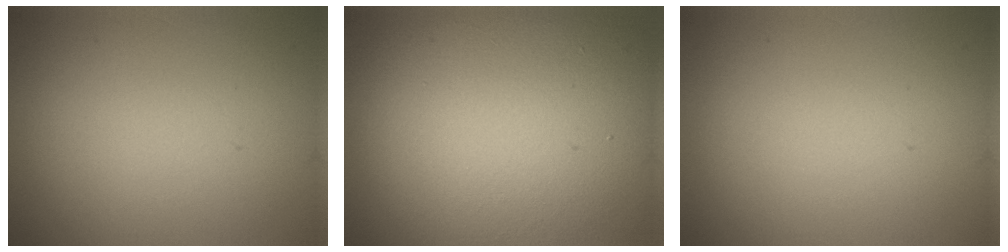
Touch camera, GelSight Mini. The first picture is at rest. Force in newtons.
{"total": 16.9, "press": 16.9, "slide": 1.0}
{"total": 0.0}